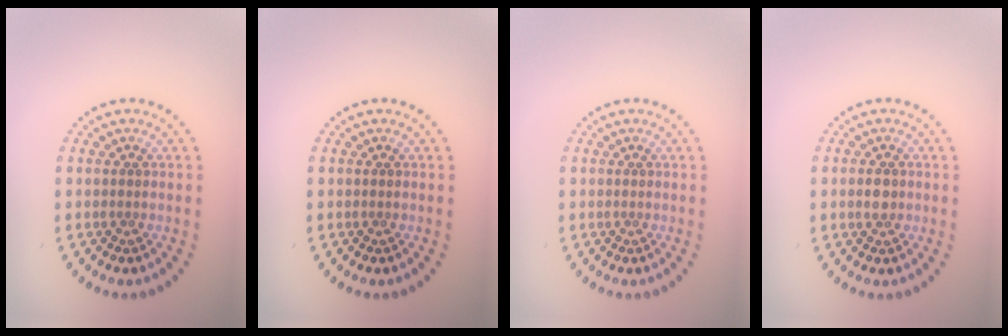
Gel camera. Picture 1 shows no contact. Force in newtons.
{"total": 0.0}
{"total": 0.0}
{"total": 1.5, "press": 1.5, "slide": 0.2}